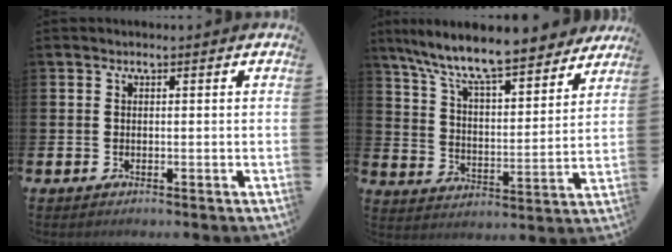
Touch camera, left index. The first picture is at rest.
{"total": 10.5, "force": [9.6, 1.4, 3.9], "torque": [-0.110, -0.068, 0.163]}